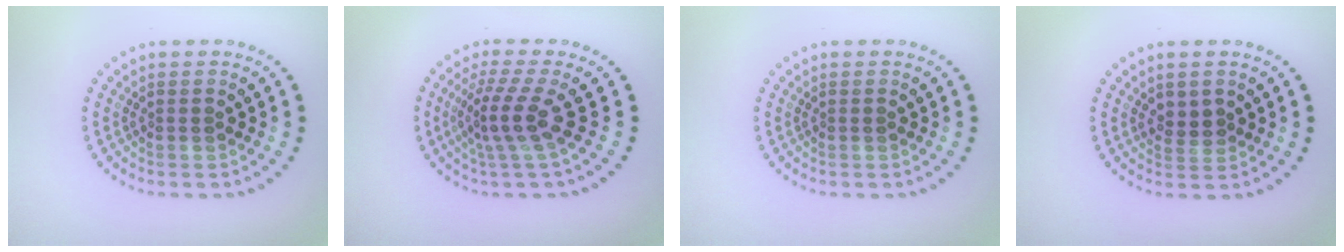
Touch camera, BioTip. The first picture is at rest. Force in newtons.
{"total": 3.5, "press": 2.7, "slide": 2.2}
{"total": 0.0}
{"total": 1.8, "press": 1.6, "slide": 0.7}